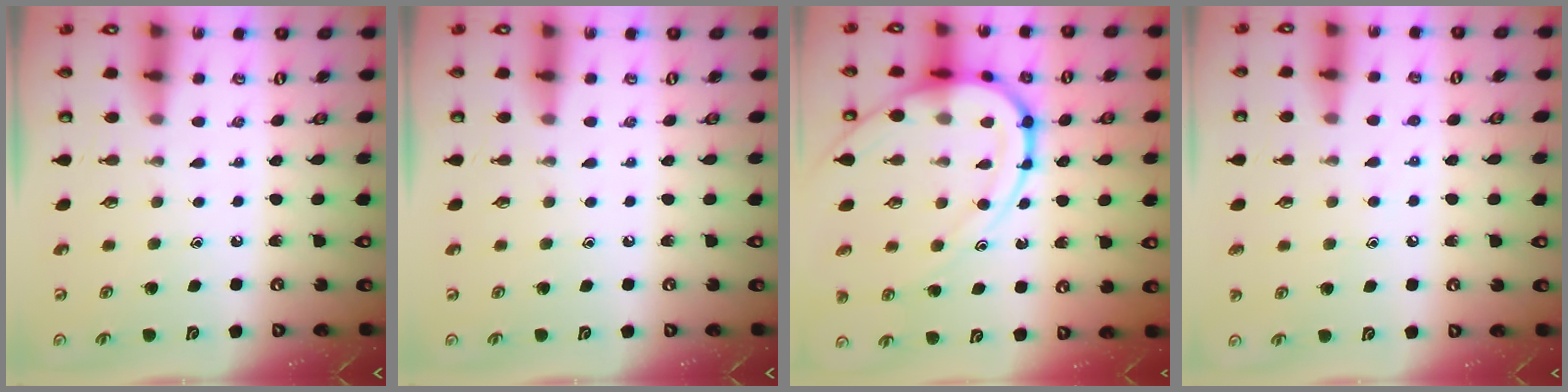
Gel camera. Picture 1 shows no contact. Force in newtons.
{"total": 0.0}
{"total": 15.9, "press": 15.8, "slide": 1.6}
{"total": 5.6, "press": 5.5, "slide": 0.5}